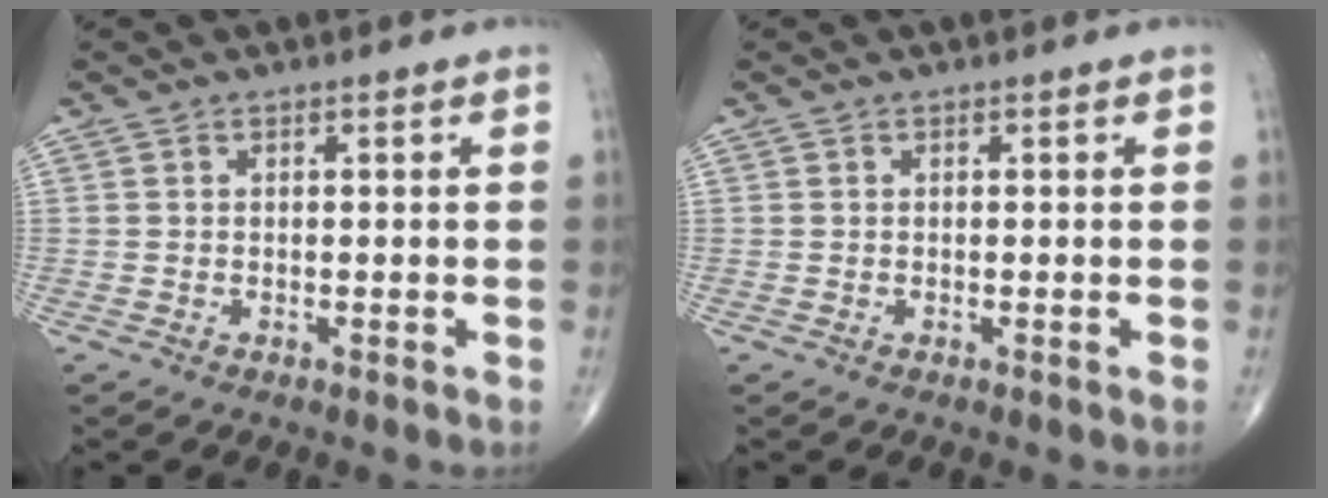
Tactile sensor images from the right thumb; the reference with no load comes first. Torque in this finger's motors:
{"motor_torque": [0.00, 0.00, 0.02, 0.02, 0.01]}